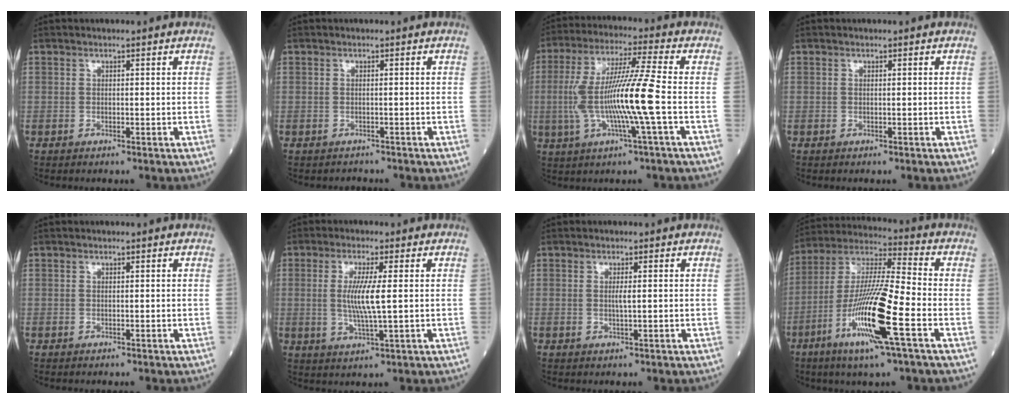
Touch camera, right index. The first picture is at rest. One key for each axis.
{"total": 0.8, "fx": -0.7, "fy": 0.2, "fz": 0.1, "tx": -0.005, "ty": -0.002, "tz": -0.010}
{"total": 12.4, "fx": -1.7, "fy": -0.9, "fz": 12.3, "tx": -0.245, "ty": 0.003, "tz": -0.033}
{"total": 0.0}
{"total": 0.0}
{"total": 6.4, "fx": 0.5, "fy": 0.0, "fz": 6.3, "tx": -0.131, "ty": -0.011, "tz": 0.010}
{"total": 1.6, "fx": 0.1, "fy": -0.1, "fz": 1.6, "tx": -0.033, "ty": -0.002, "tz": 0.002}
{"total": 16.5, "fx": -6.1, "fy": 0.4, "fz": 15.3, "tx": -0.308, "ty": -0.016, "tz": -0.113}